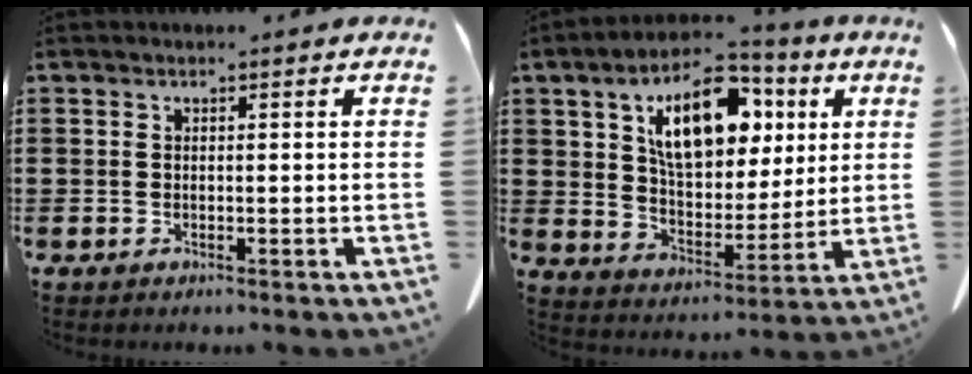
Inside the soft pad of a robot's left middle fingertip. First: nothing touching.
{"total": 13.5, "force": [5.6, 7.4, 9.8], "torque": [-0.181, 0.004, 0.096]}